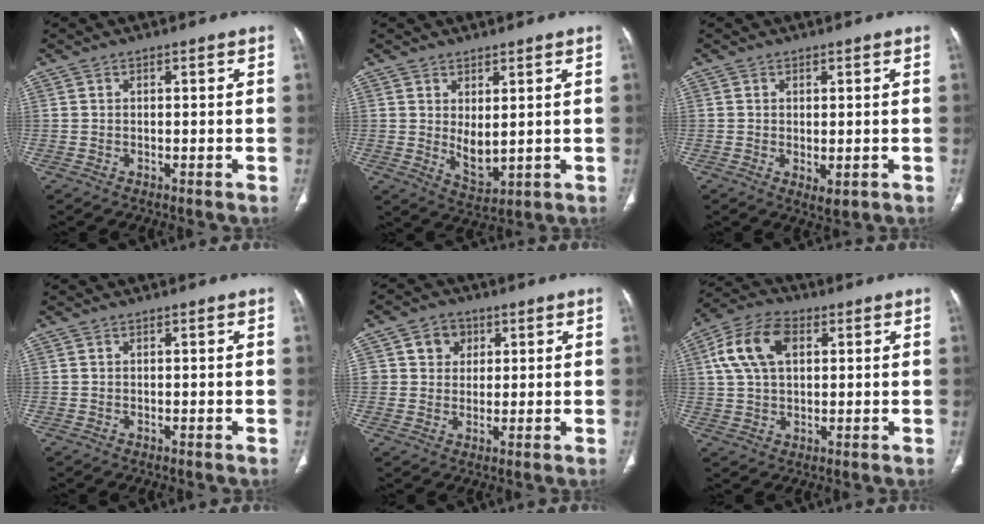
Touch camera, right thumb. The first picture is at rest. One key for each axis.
{"total": 5.2, "fx": 0.8, "fy": 2.5, "fz": 4.5, "tx": -0.068, "ty": -0.022, "tz": 0.029}
{"total": 2.6, "fx": -0.7, "fy": 1.1, "fz": 2.3, "tx": -0.035, "ty": -0.009, "tz": -0.001}
{"total": 0.0}
{"total": 5.5, "fx": 1.9, "fy": 4.8, "fz": 1.8, "tx": 0.001, "ty": -0.002, "tz": 0.029}
{"total": 11.5, "fx": 3.3, "fy": 6.9, "fz": 8.5, "tx": -0.165, "ty": 0.017, "tz": 0.057}